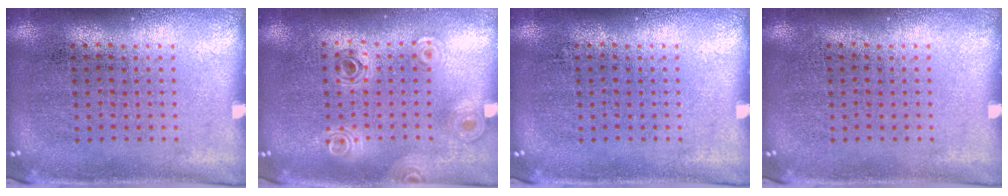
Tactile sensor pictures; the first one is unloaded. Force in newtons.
{"total": 0.8, "press": 0.8, "slide": 0.0}
{"total": 0.0}
{"total": 0.0}